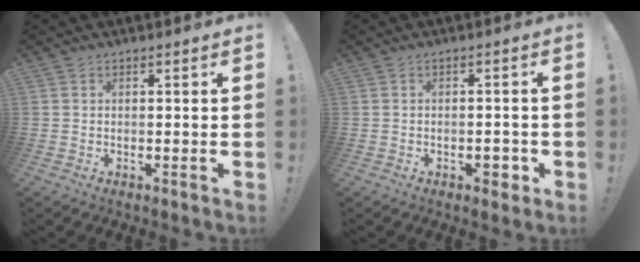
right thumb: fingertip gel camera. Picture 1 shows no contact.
{"total": 2.8, "force": [-1.2, 1.6, 1.9], "torque": [-0.018, 0.002, -0.022]}